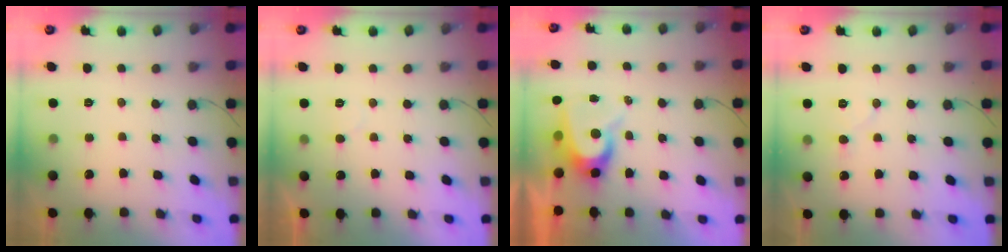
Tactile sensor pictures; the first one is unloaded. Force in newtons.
{"total": 3.3, "press": 3.3, "slide": 0.2}
{"total": 7.3, "press": 7.3, "slide": 0.4}
{"total": 5.8, "press": 5.8, "slide": 0.5}